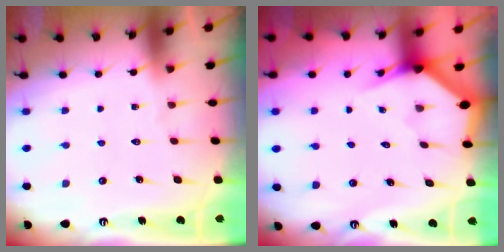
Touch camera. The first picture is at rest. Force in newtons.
{"total": 2.9, "press": 2.9, "slide": 0.2}